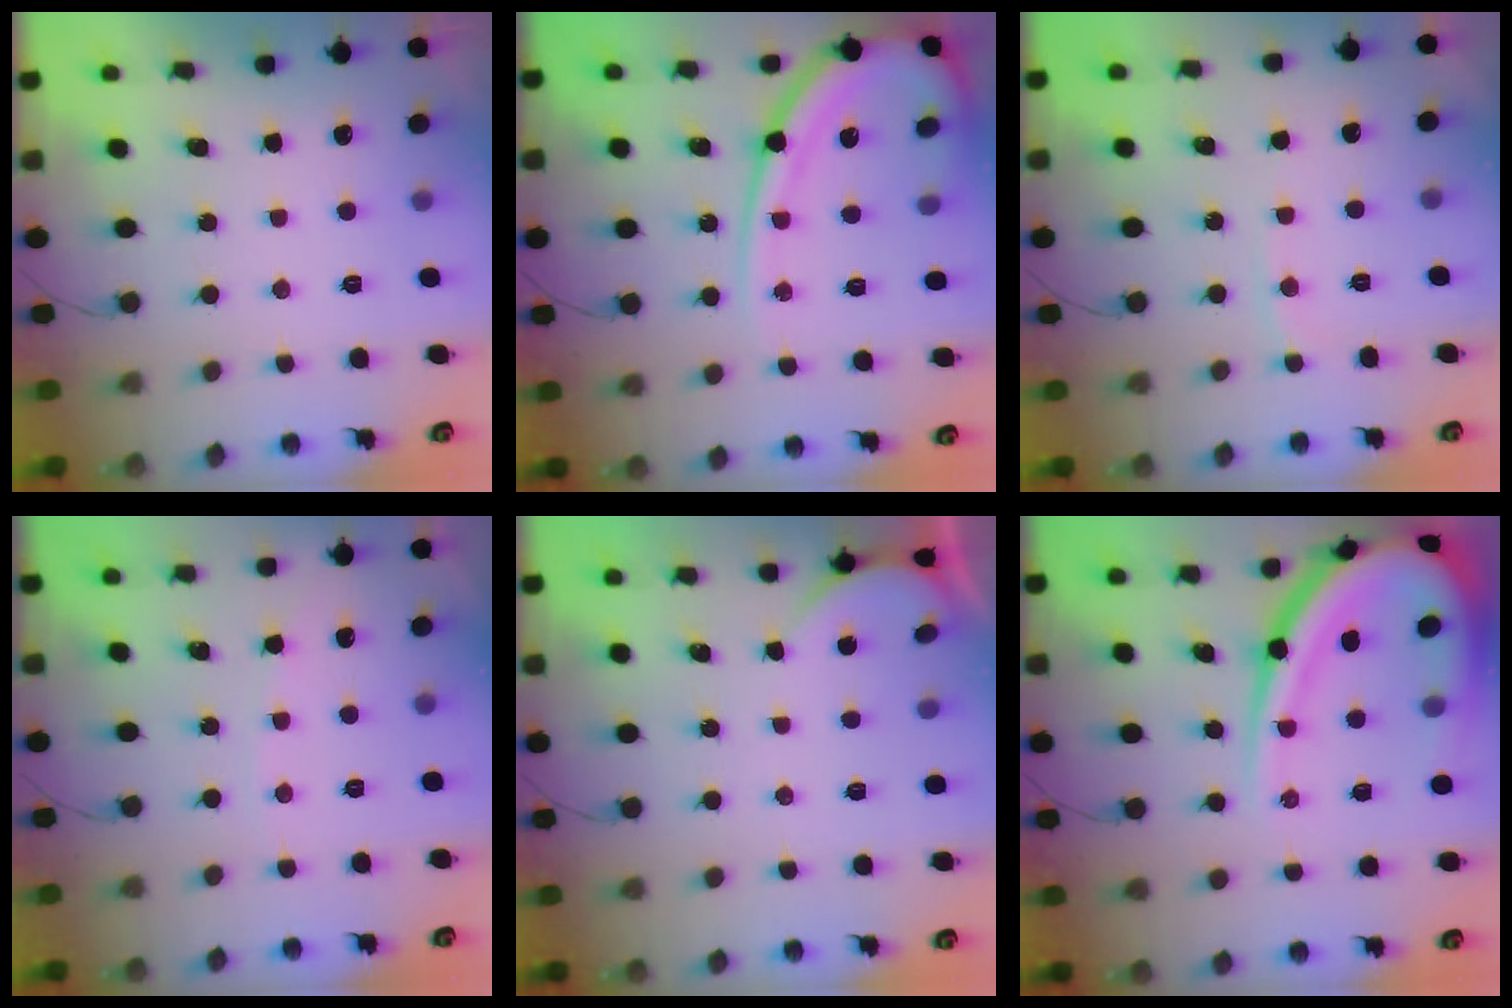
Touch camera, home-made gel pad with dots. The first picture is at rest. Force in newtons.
{"total": 16.9, "press": 16.8, "slide": 1.8}
{"total": 3.6, "press": 3.5, "slide": 0.5}
{"total": 1.8, "press": 1.8, "slide": 0.3}
{"total": 0.6, "press": 0.6, "slide": 0.1}
{"total": 25.3, "press": 25.2, "slide": 2.7}